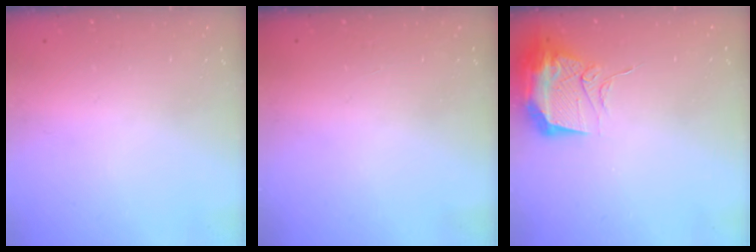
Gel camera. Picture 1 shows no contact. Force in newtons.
{"total": 0.9, "press": 0.0, "slide": 0.9}
{"total": 12.6, "press": 12.5, "slide": 1.2}